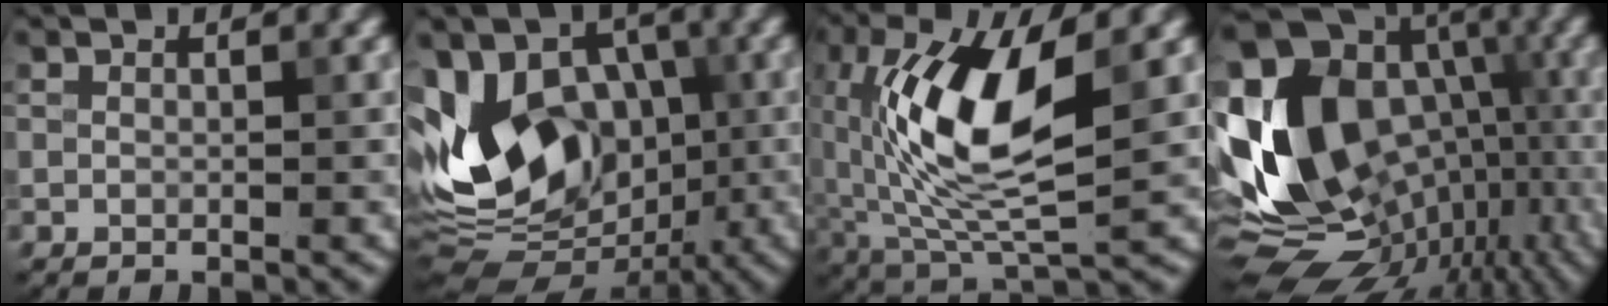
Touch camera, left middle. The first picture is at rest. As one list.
[{"total": 12.6, "force": [-0.7, 9.1, 8.6], "torque": [-0.153, 0.012, -0.029]}, {"total": 10.7, "force": [0.8, 4.1, 9.9], "torque": [-0.191, 0.003, 0.014]}, {"total": 16.9, "force": [-0.8, 12.6, 11.3], "torque": [-0.199, -0.011, 0.012]}]